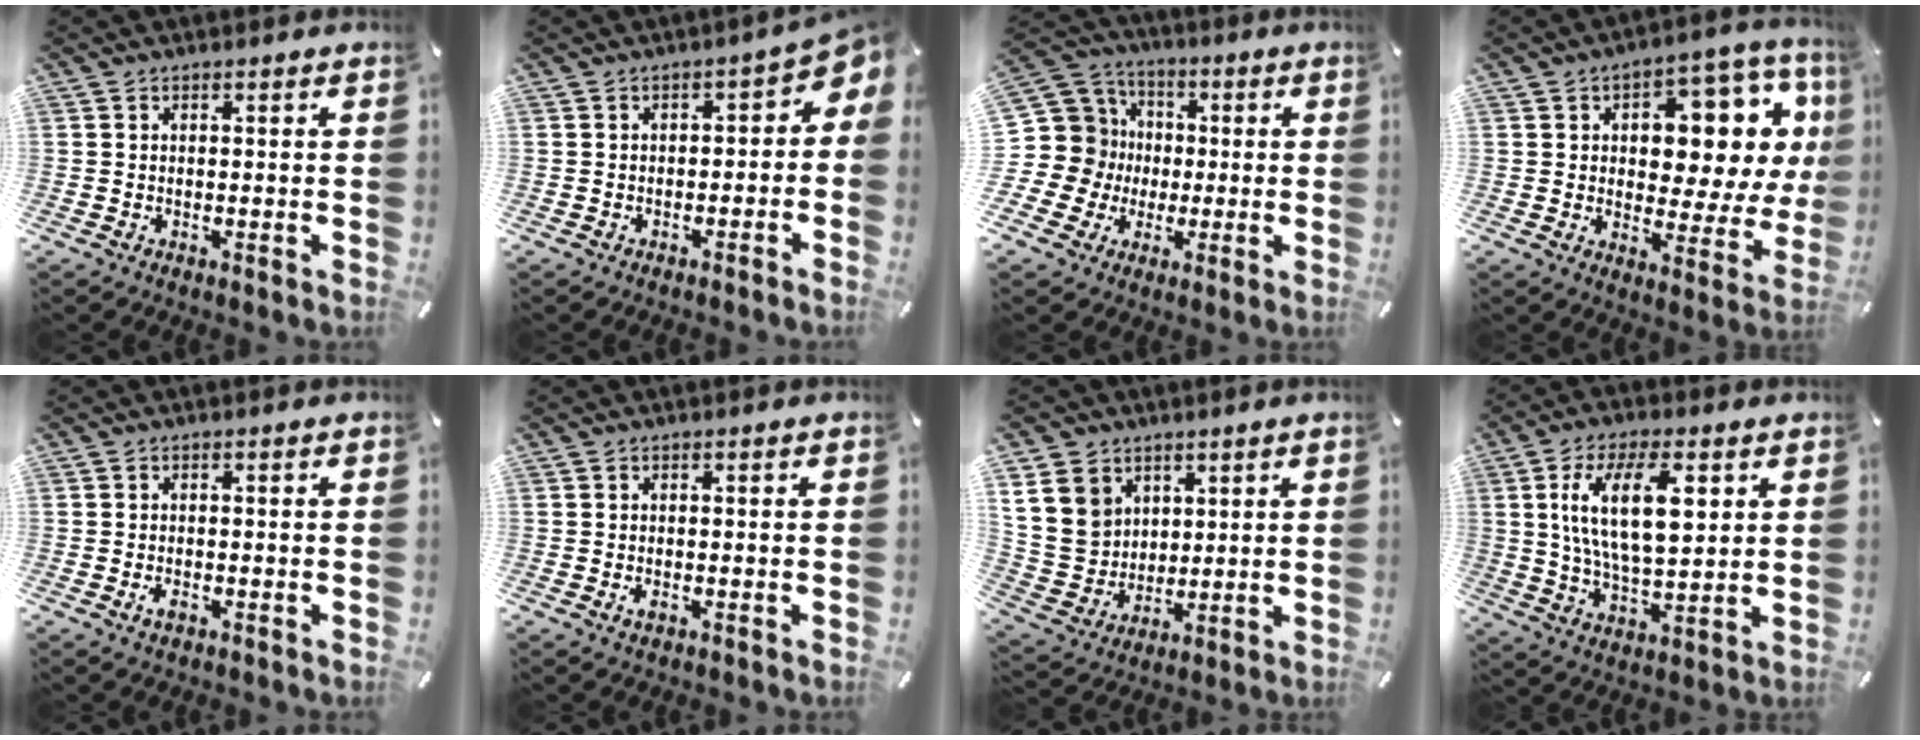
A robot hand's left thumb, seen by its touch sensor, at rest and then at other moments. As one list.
[{"total": 4.2, "force": [0.1, 2.7, 3.3], "torque": [-0.041, -0.010, -0.008]}, {"total": 15.4, "force": [-0.4, 14.7, 4.7], "torque": [-0.103, -0.002, 0.000]}, {"total": 13.5, "force": [4.3, 8.1, 10.0], "torque": [-0.114, -0.053, 0.065]}, {"total": 2.0, "force": [-0.9, 1.0, 1.5], "torque": [-0.034, 0.000, -0.017]}, {"total": 1.5, "force": [-0.5, 0.7, 1.2], "torque": [-0.027, -0.004, -0.011]}, {"total": 11.9, "force": [5.2, 10.2, 3.2], "torque": [-0.085, -0.021, 0.106]}, {"total": 15.8, "force": [5.3, 7.3, 13.0], "torque": [-0.250, -0.002, 0.083]}]